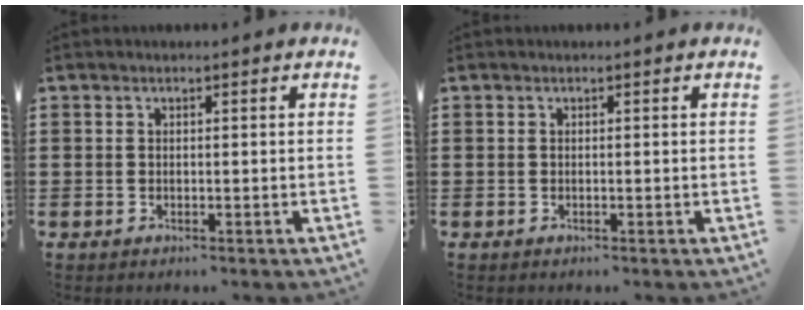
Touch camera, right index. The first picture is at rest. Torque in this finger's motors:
{"motor_torque": [0.29, 0.30, 0.00, 0.00]}